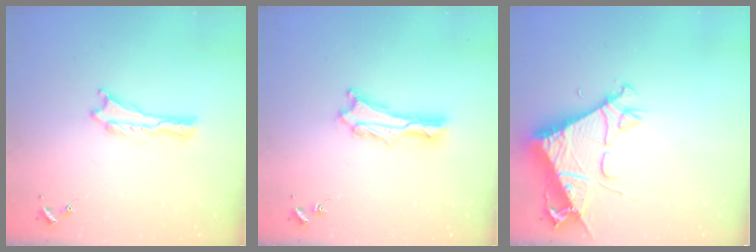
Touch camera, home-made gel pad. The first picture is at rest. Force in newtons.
{"total": 1.5, "press": 1.4, "slide": 0.2}
{"total": 8.6, "press": 8.6, "slide": 1.0}